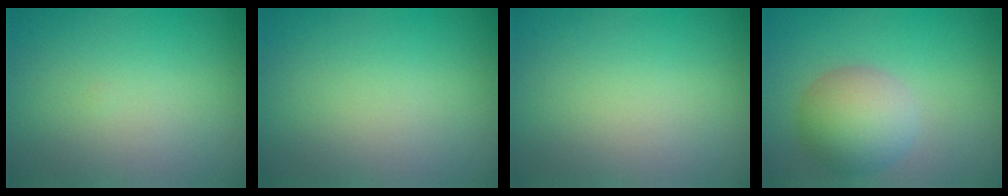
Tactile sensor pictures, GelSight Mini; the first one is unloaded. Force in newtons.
{"total": 0.0}
{"total": 0.0}
{"total": 5.1, "press": 5.1, "slide": 0.1}